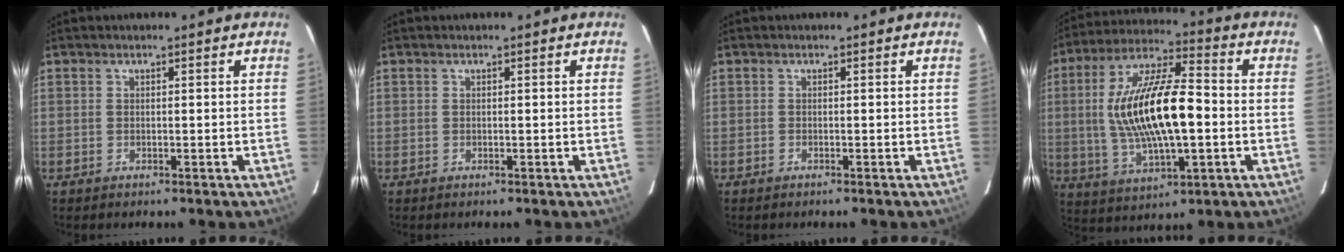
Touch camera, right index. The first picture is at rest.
{"total": 0.0}
{"total": 0.0}
{"total": 18.9, "force": [-0.5, 6.7, 17.7], "torque": [-0.340, 0.009, -0.004]}